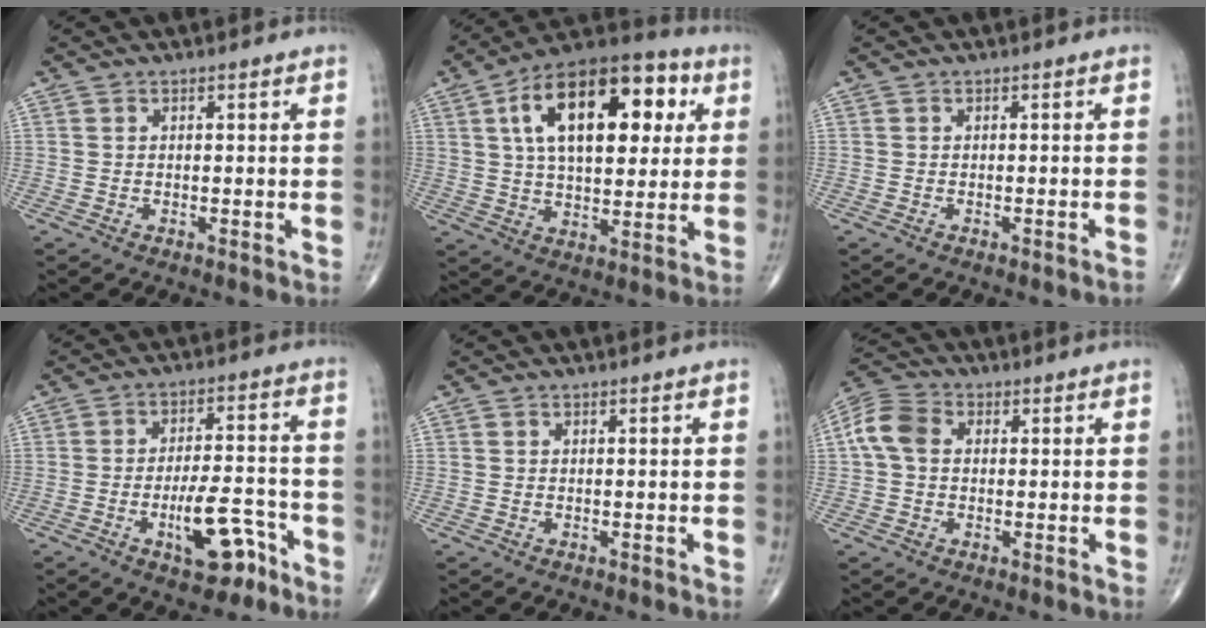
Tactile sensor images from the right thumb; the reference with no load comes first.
{"total": 23.1, "force": [6.8, 12.0, 18.6], "torque": [-0.263, 0.010, 0.098]}
{"total": 1.0, "force": [-0.8, -0.1, 0.6], "torque": [-0.016, 0.008, -0.006]}
{"total": 10.3, "force": [-5.2, 4.2, 7.9], "torque": [-0.114, 0.038, -0.075]}
{"total": 0.0}
{"total": 7.1, "force": [0.8, 5.1, 4.8], "torque": [-0.101, 0.024, 0.008]}